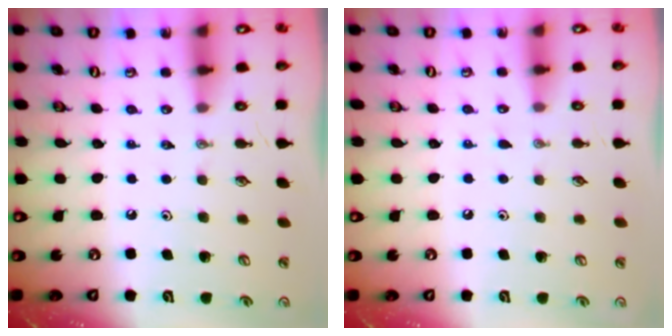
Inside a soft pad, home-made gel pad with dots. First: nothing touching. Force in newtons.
{"total": 2.4, "press": 2.4, "slide": 0.4}